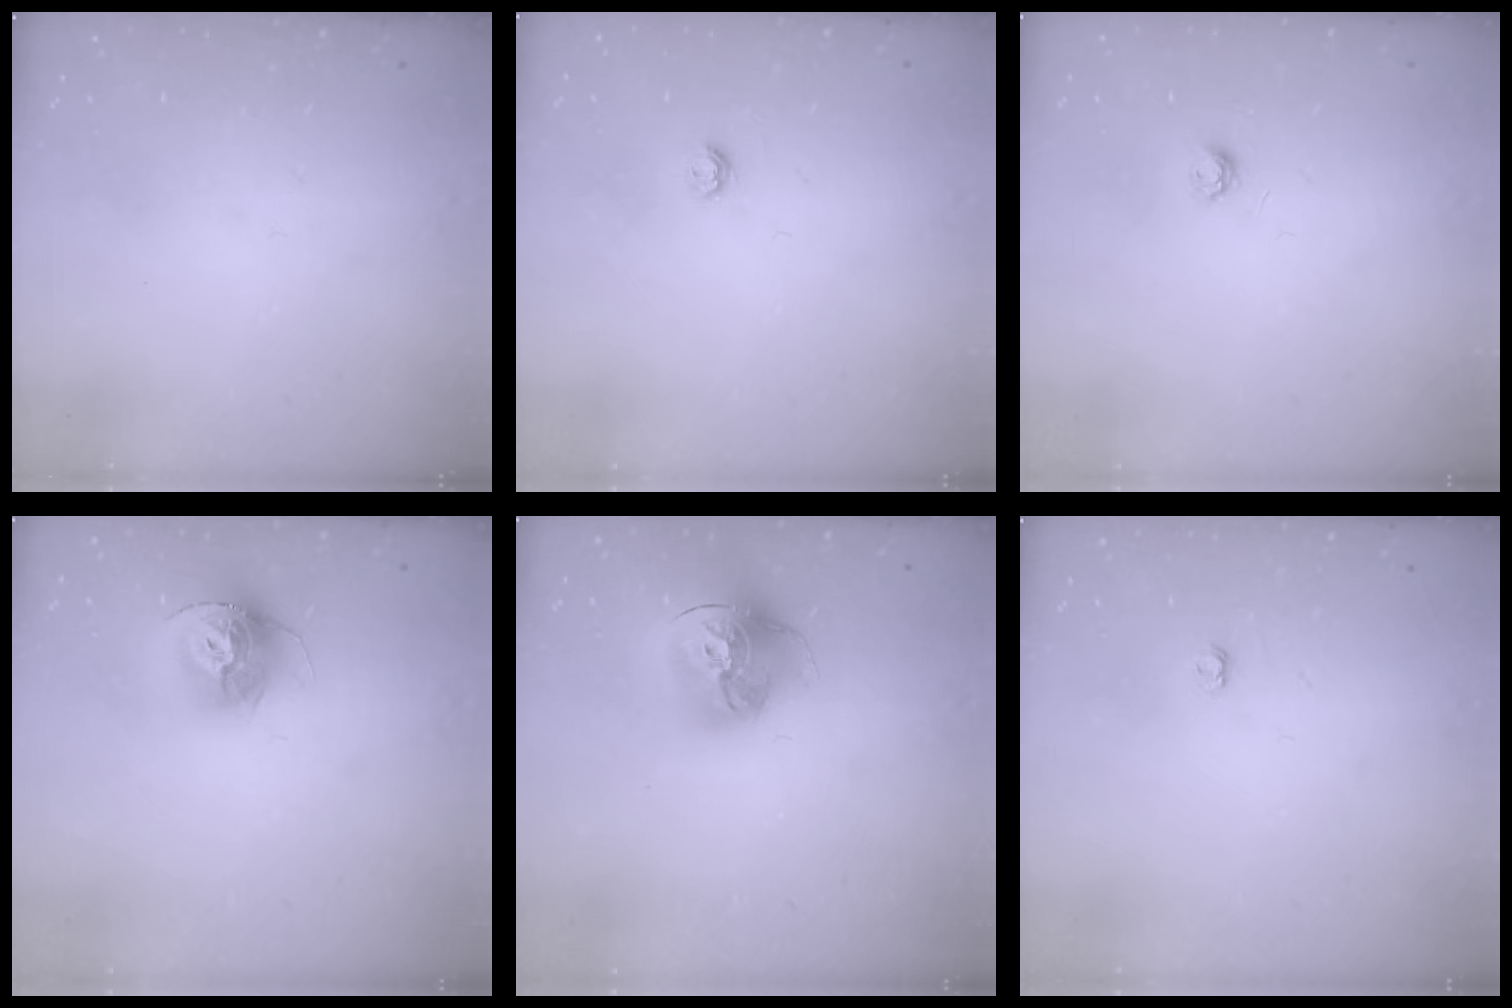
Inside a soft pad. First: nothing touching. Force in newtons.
{"total": 3.7, "press": 3.7, "slide": 0.5}
{"total": 3.9, "press": 3.8, "slide": 0.5}
{"total": 12.9, "press": 12.9, "slide": 1.2}
{"total": 17.3, "press": 17.2, "slide": 1.8}
{"total": 2.9, "press": 2.9, "slide": 0.3}